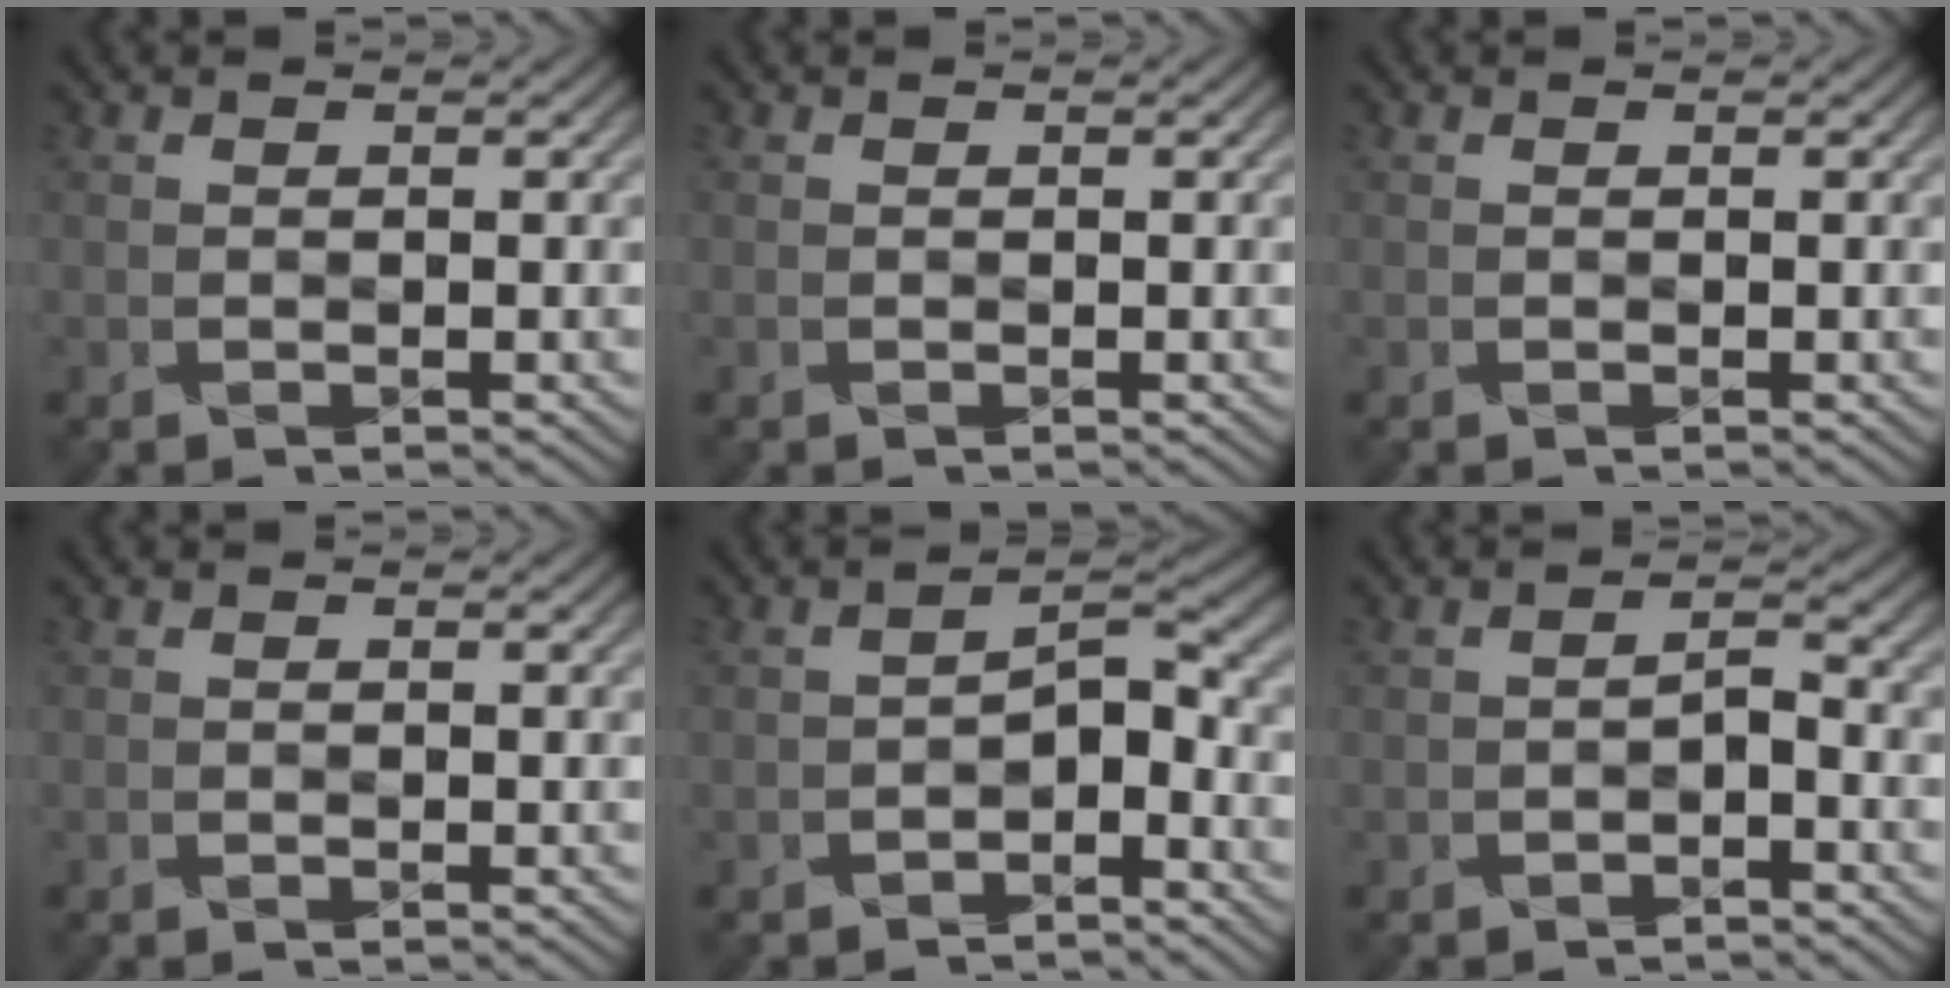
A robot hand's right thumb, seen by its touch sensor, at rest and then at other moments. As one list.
[{"total": 0.0}, {"total": 0.0}, {"total": 0.0}, {"total": 3.1, "force": [-2.1, 1.2, 2.0], "torque": [-0.028, 0.013, -0.039]}, {"total": 1.4, "force": [-1.2, 0.1, 0.7], "torque": [-0.010, 0.009, -0.023]}]